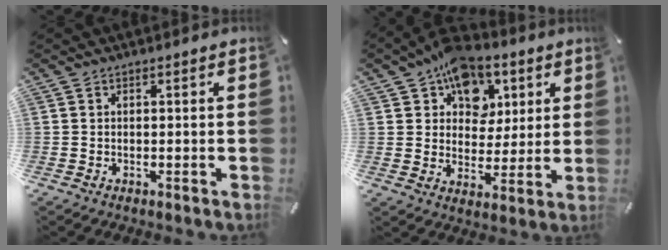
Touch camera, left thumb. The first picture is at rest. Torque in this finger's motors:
{"motor_torque": [2.15, 2.06, 1.28, -1.48, 0.33]}